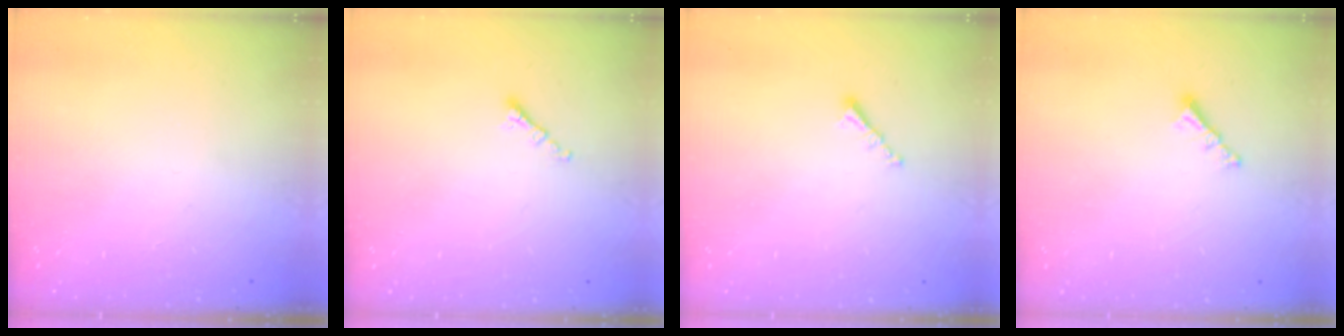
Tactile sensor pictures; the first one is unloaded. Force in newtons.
{"total": 1.4, "press": 1.3, "slide": 0.5}
{"total": 1.0, "press": 0.9, "slide": 0.4}
{"total": 3.5, "press": 3.5, "slide": 0.3}